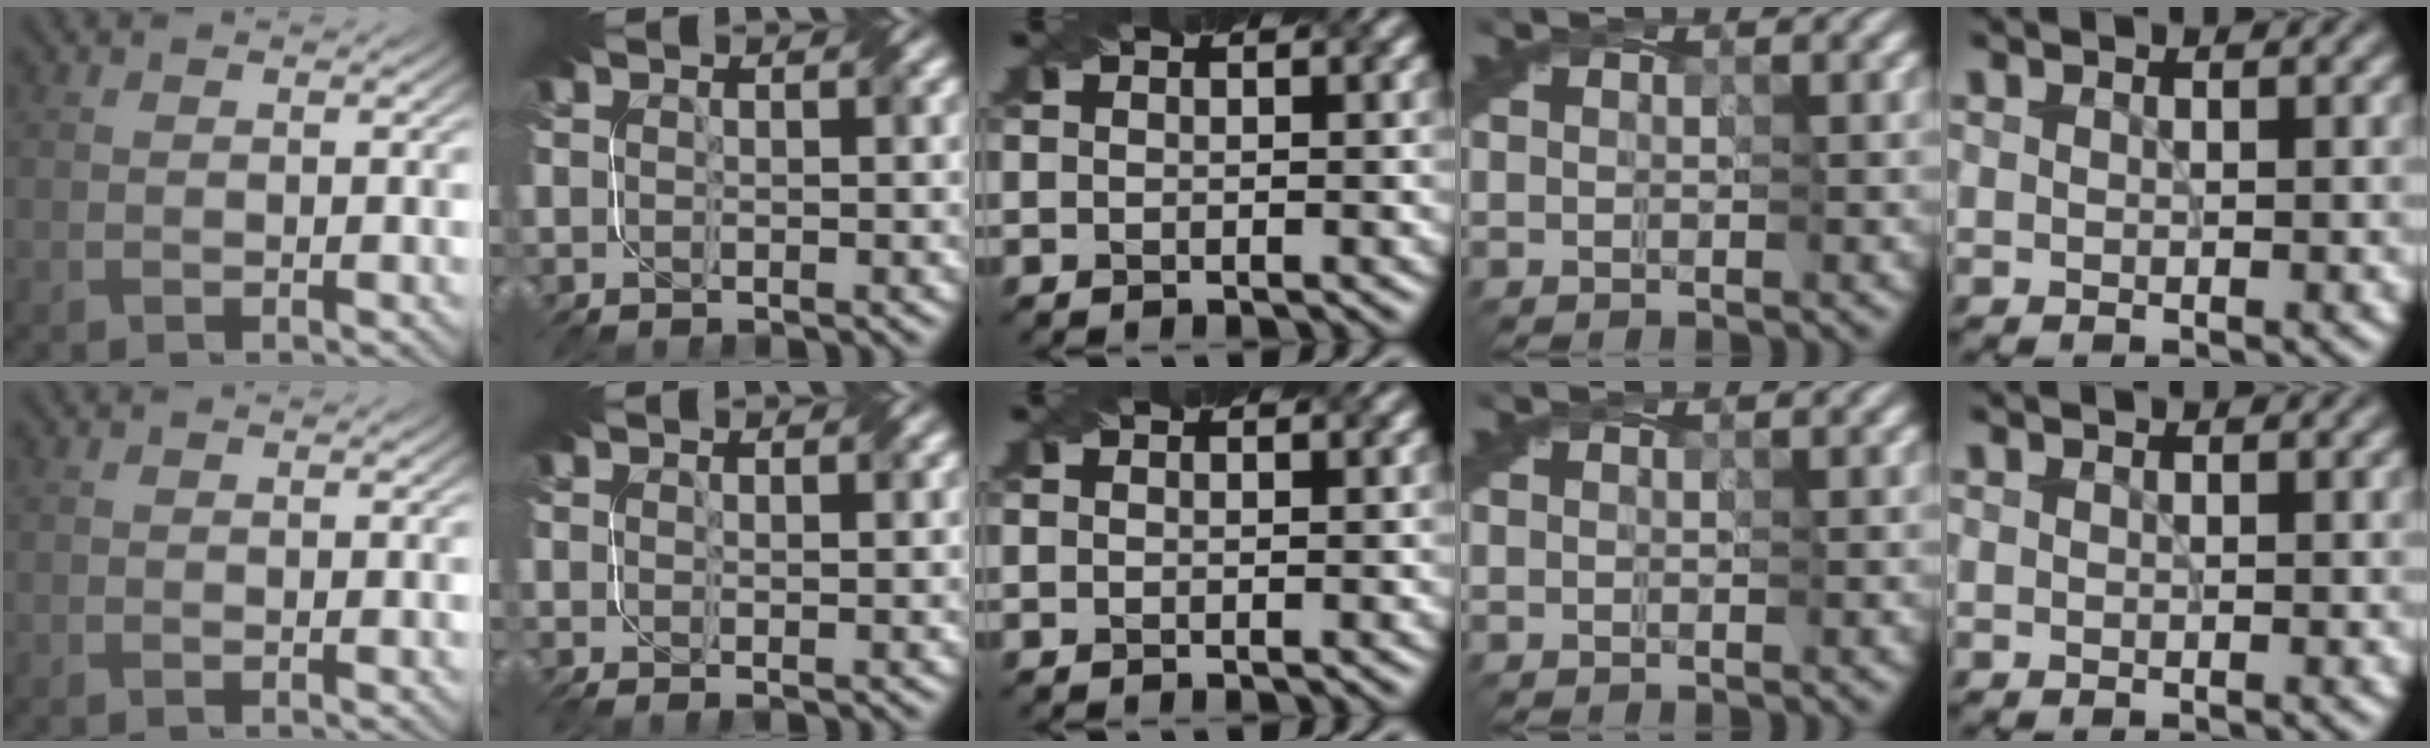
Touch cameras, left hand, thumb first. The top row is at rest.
{"index": {"total": 0.7, "force": [0.2, 0.1, 0.6], "torque": [-0.008, 0.000, 0.009]}}